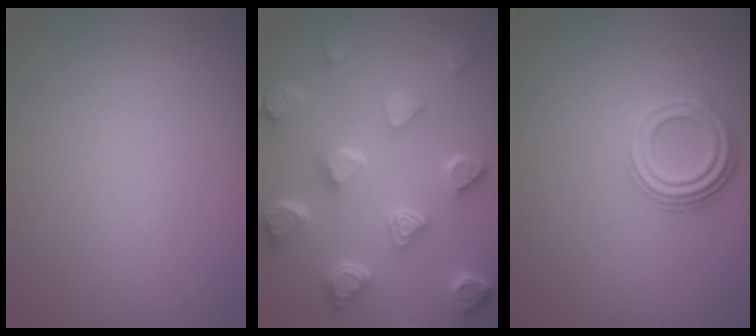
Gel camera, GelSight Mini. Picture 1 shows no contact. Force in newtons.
{"total": 7.5, "press": 5.7, "slide": 4.8}
{"total": 3.7, "press": 2.9, "slide": 2.3}